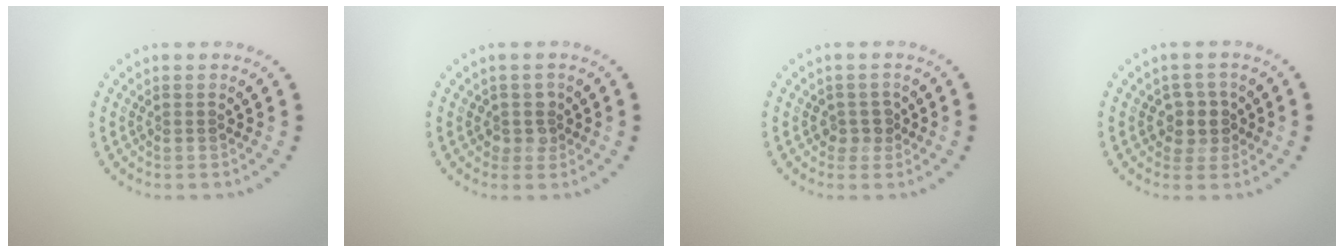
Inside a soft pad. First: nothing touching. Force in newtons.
{"total": 1.6, "press": 1.4, "slide": 0.8}
{"total": 1.5, "press": 1.2, "slide": 0.9}
{"total": 2.5, "press": 2.2, "slide": 1.2}